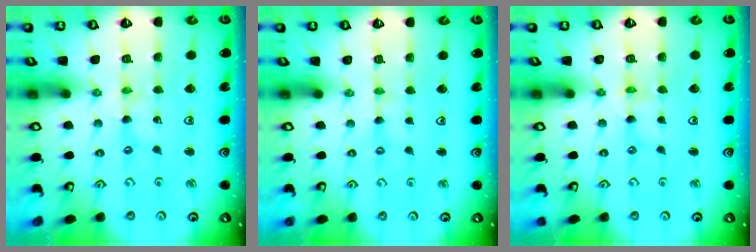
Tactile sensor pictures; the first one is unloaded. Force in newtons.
{"total": 1.5, "press": 1.4, "slide": 0.3}
{"total": 0.0}